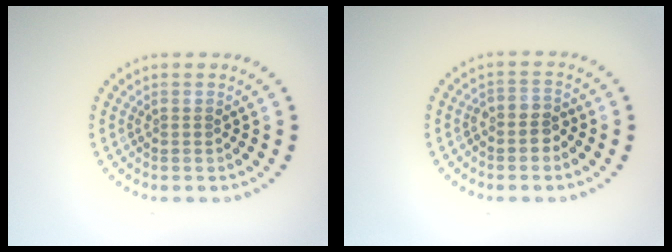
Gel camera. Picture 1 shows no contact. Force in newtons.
{"total": 2.0, "press": 1.7, "slide": 0.9}